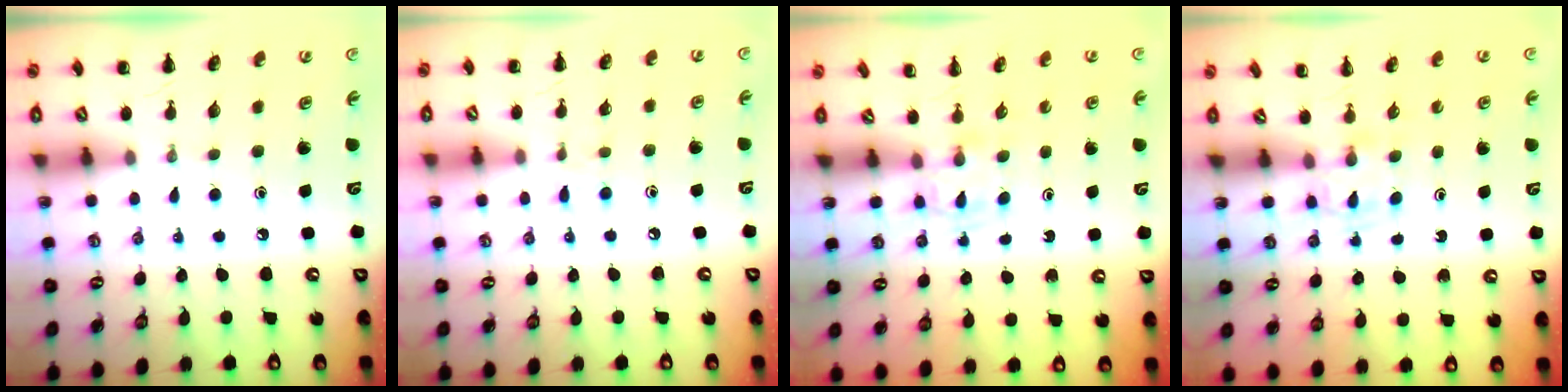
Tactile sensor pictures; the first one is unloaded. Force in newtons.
{"total": 4.4, "press": 4.1, "slide": 1.6}
{"total": 1.7, "press": 1.4, "slide": 0.9}
{"total": 1.7, "press": 1.4, "slide": 0.9}